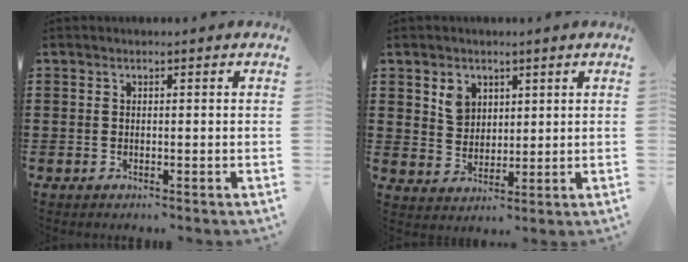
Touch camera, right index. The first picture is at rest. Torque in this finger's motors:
{"motor_torque": [0.45, 0.43, 0.13, 0.07]}